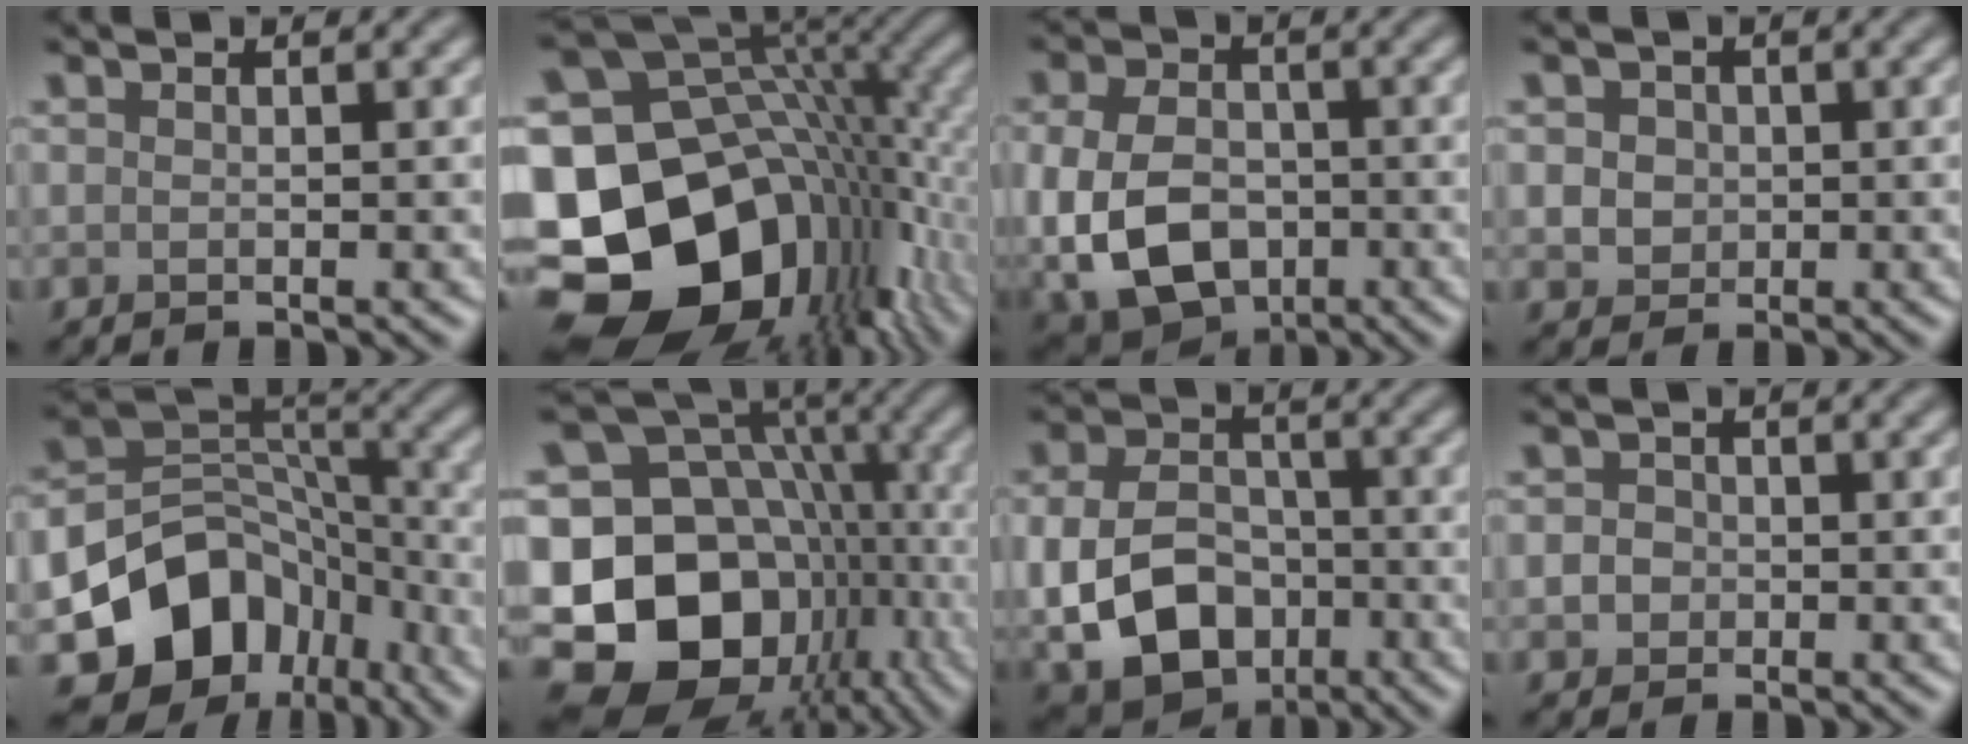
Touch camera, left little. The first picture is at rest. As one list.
[{"total": 20.2, "force": [-4.4, 14.7, 13.1], "torque": [-0.238, -0.020, -0.044]}, {"total": 11.1, "force": [-2.6, 7.8, 7.4], "torque": [-0.160, -0.028, -0.039]}, {"total": 3.2, "force": [0.6, 2.7, 1.5], "torque": [-0.020, 0.011, 0.003]}, {"total": 11.0, "force": [-5.8, 8.1, 4.7], "torque": [-0.063, -0.001, -0.103]}, {"total": 19.7, "force": [-4.9, 16.2, 10.1], "torque": [-0.179, 0.001, -0.071]}, {"total": 9.3, "force": [-2.8, 6.8, 5.8], "torque": [-0.126, -0.023, -0.047]}, {"total": 1.9, "force": [-0.1, 1.8, 0.7], "torque": [0.003, 0.001, -0.010]}]